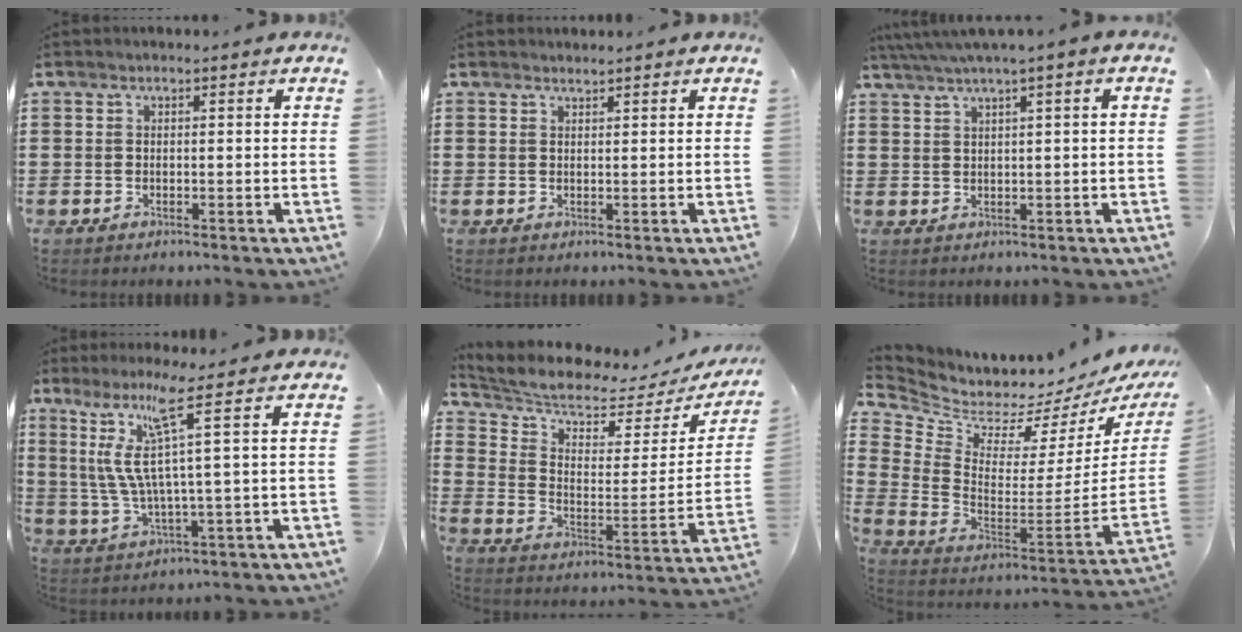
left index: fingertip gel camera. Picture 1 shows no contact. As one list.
[{"total": 0.9, "force": [0.9, 0.0, 0.0], "torque": [-0.001, -0.002, 0.019]}, {"total": 2.2, "force": [1.0, -0.4, 2.0], "torque": [-0.038, -0.003, 0.016]}, {"total": 9.1, "force": [3.9, -0.8, 8.2], "torque": [-0.192, -0.024, 0.056]}, {"total": 6.1, "force": [5.6, 1.3, 1.9], "torque": [-0.069, -0.042, 0.094]}, {"total": 3.0, "force": [2.6, 1.3, 0.4], "torque": [-0.039, -0.055, 0.037]}]